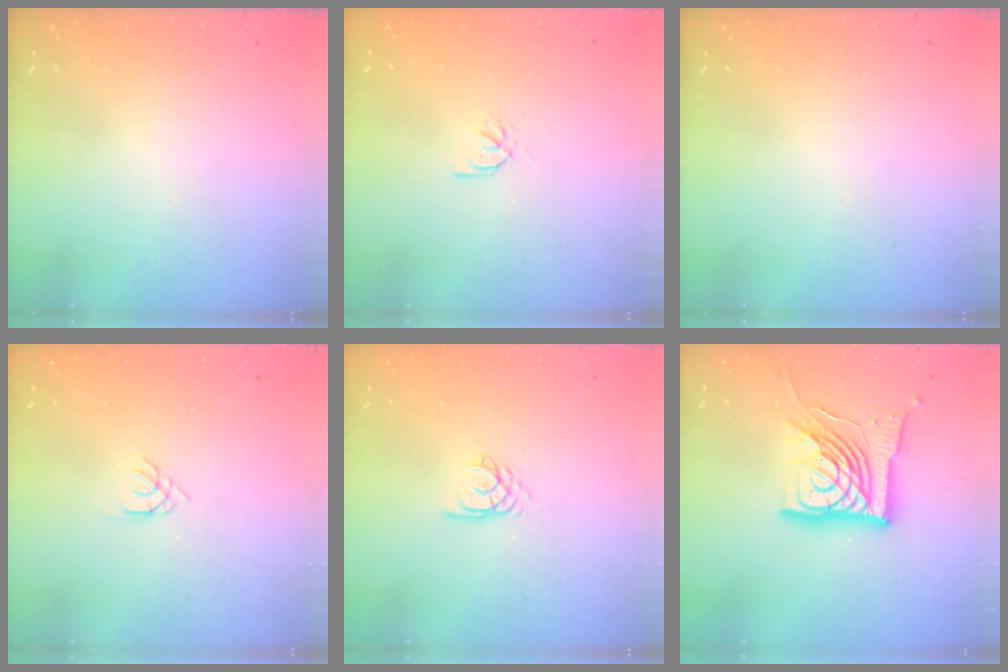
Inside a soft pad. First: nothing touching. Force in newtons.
{"total": 2.2, "press": 2.2, "slide": 0.2}
{"total": 0.0}
{"total": 1.2, "press": 1.2, "slide": 0.3}
{"total": 1.9, "press": 1.8, "slide": 0.3}
{"total": 18.0, "press": 17.9, "slide": 1.8}